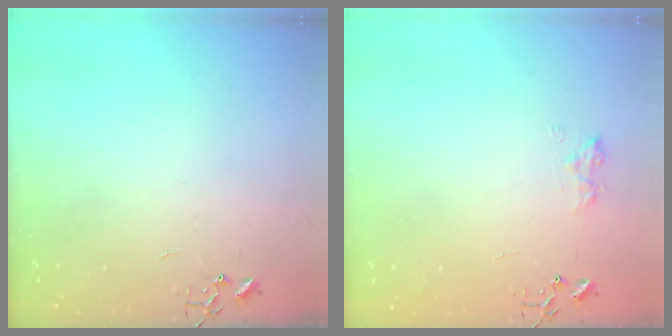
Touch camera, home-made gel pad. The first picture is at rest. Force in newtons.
{"total": 8.4, "press": 8.3, "slide": 0.6}